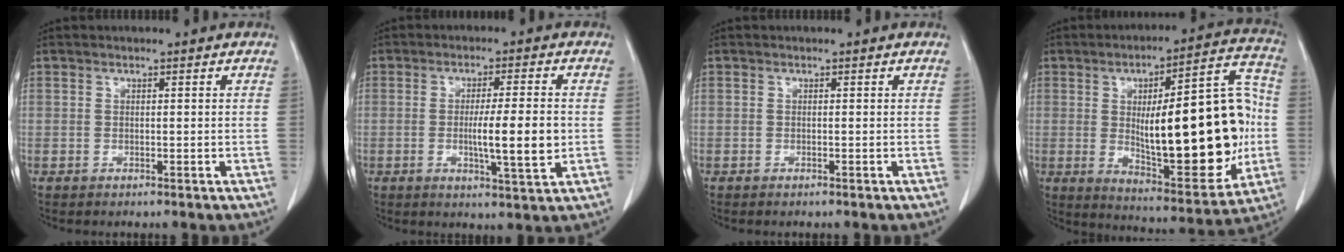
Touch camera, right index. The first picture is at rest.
{"total": 7.8, "force": [-0.9, 0.3, 7.8], "torque": [-0.124, -0.012, -0.014]}
{"total": 0.0}
{"total": 25.3, "force": [-0.9, 7.2, 24.2], "torque": [-0.327, 0.018, 0.002]}